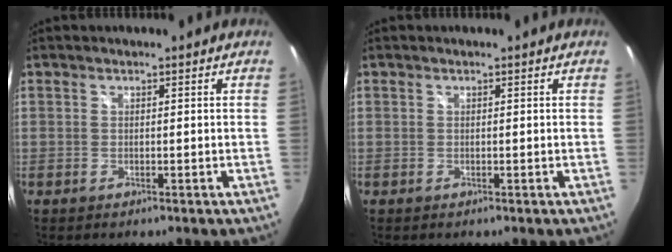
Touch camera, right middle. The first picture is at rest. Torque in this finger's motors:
{"motor_torque": [-0.02, -0.02, 0.00, 0.00]}